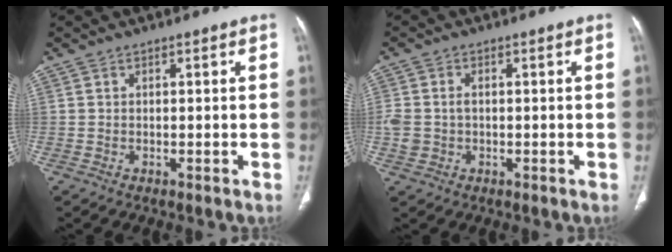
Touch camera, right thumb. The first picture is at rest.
{"total": 4.3, "force": [-0.1, 3.2, 2.8], "torque": [-0.066, 0.011, 0.003]}